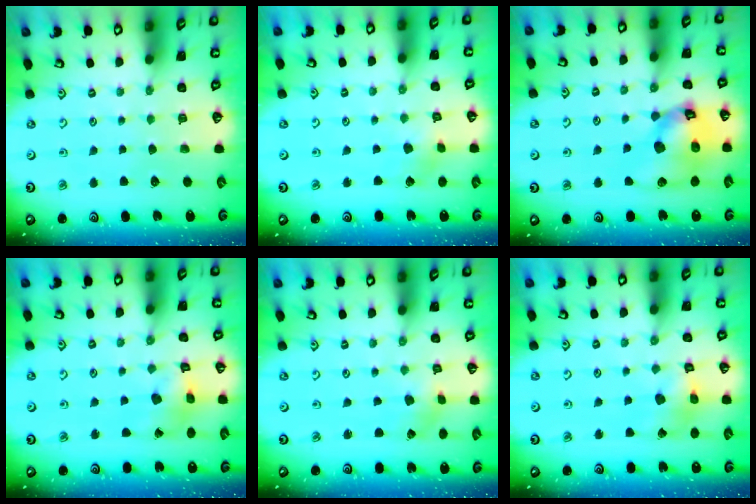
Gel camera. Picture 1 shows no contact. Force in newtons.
{"total": 2.9, "press": 2.8, "slide": 0.8}
{"total": 16.7, "press": 16.5, "slide": 2.3}
{"total": 8.7, "press": 8.7, "slide": 0.9}
{"total": 1.2, "press": 1.2, "slide": 0.2}
{"total": 7.4, "press": 7.3, "slide": 0.8}